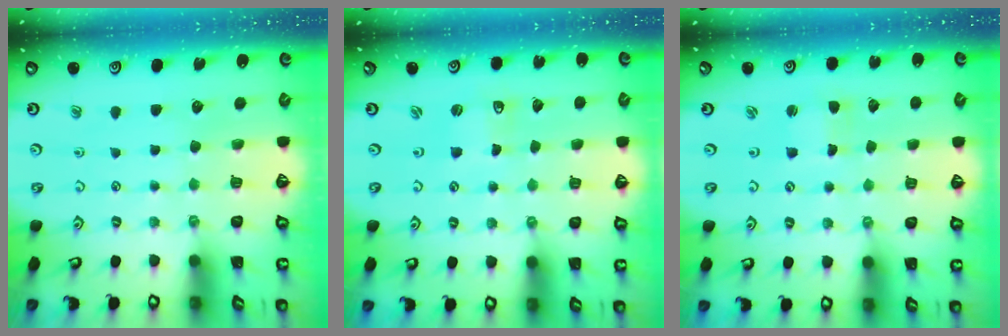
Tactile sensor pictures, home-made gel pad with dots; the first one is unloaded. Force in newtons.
{"total": 1.5, "press": 1.5, "slide": 0.1}
{"total": 1.6, "press": 1.6, "slide": 0.2}